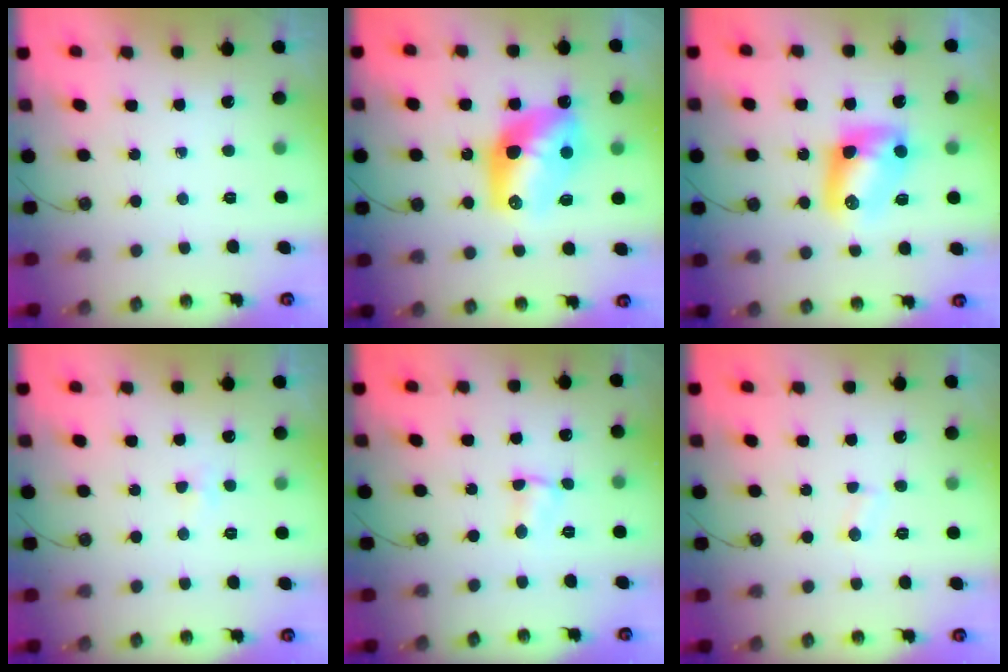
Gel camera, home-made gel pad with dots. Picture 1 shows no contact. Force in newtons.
{"total": 14.3, "press": 14.2, "slide": 1.1}
{"total": 9.4, "press": 9.4, "slide": 0.6}
{"total": 2.9, "press": 2.8, "slide": 0.6}
{"total": 1.7, "press": 1.7, "slide": 0.3}
{"total": 1.8, "press": 1.8, "slide": 0.2}